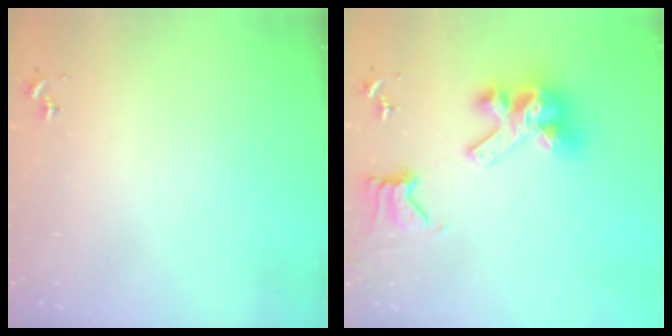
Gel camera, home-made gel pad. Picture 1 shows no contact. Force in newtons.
{"total": 13.0, "press": 12.8, "slide": 1.8}